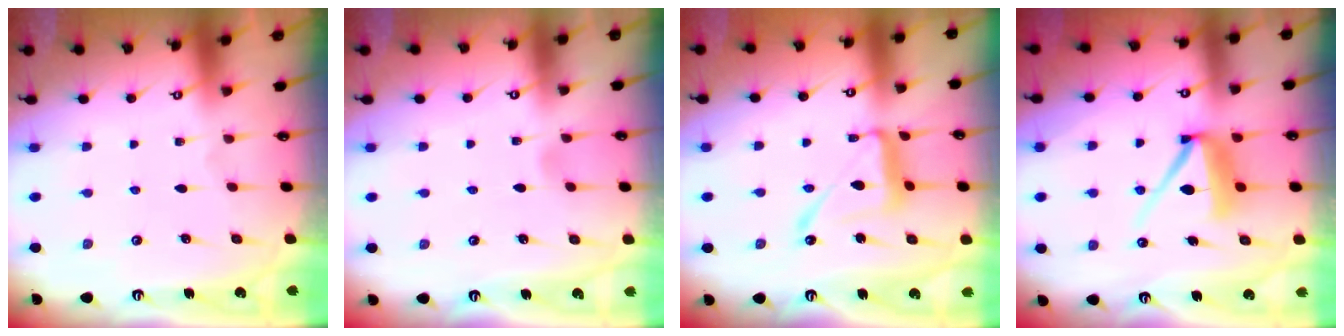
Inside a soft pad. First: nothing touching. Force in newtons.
{"total": 3.0, "press": 3.0, "slide": 0.4}
{"total": 14.3, "press": 14.3, "slide": 1.1}
{"total": 9.1, "press": 9.0, "slide": 0.9}